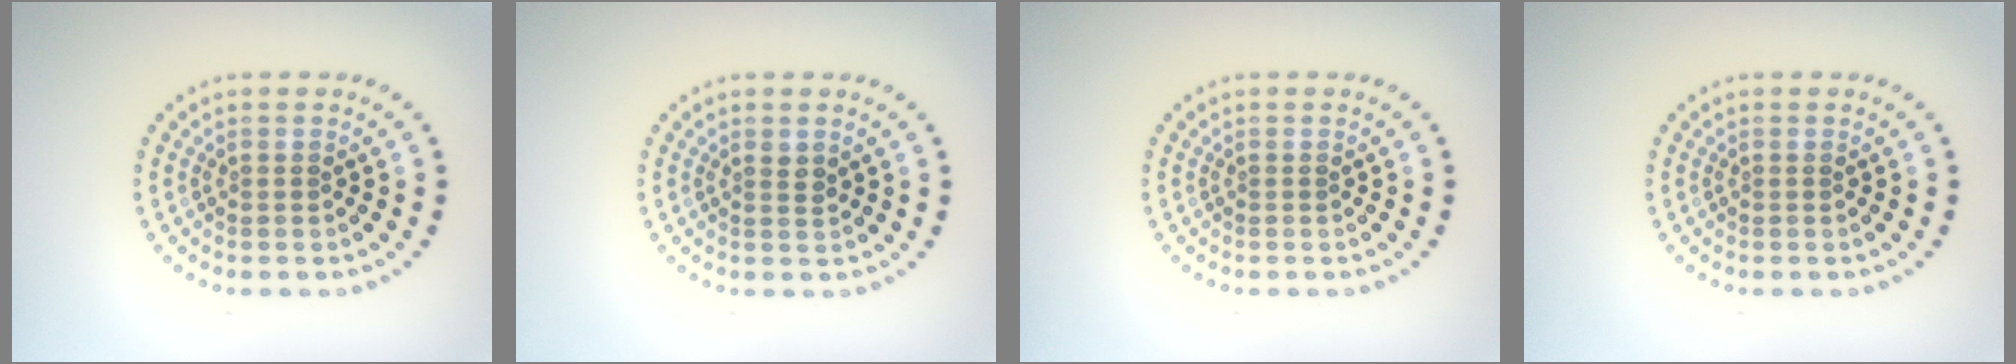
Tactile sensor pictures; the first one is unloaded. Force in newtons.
{"total": 0.9, "press": 0.8, "slide": 0.5}
{"total": 0.0}
{"total": 0.0}